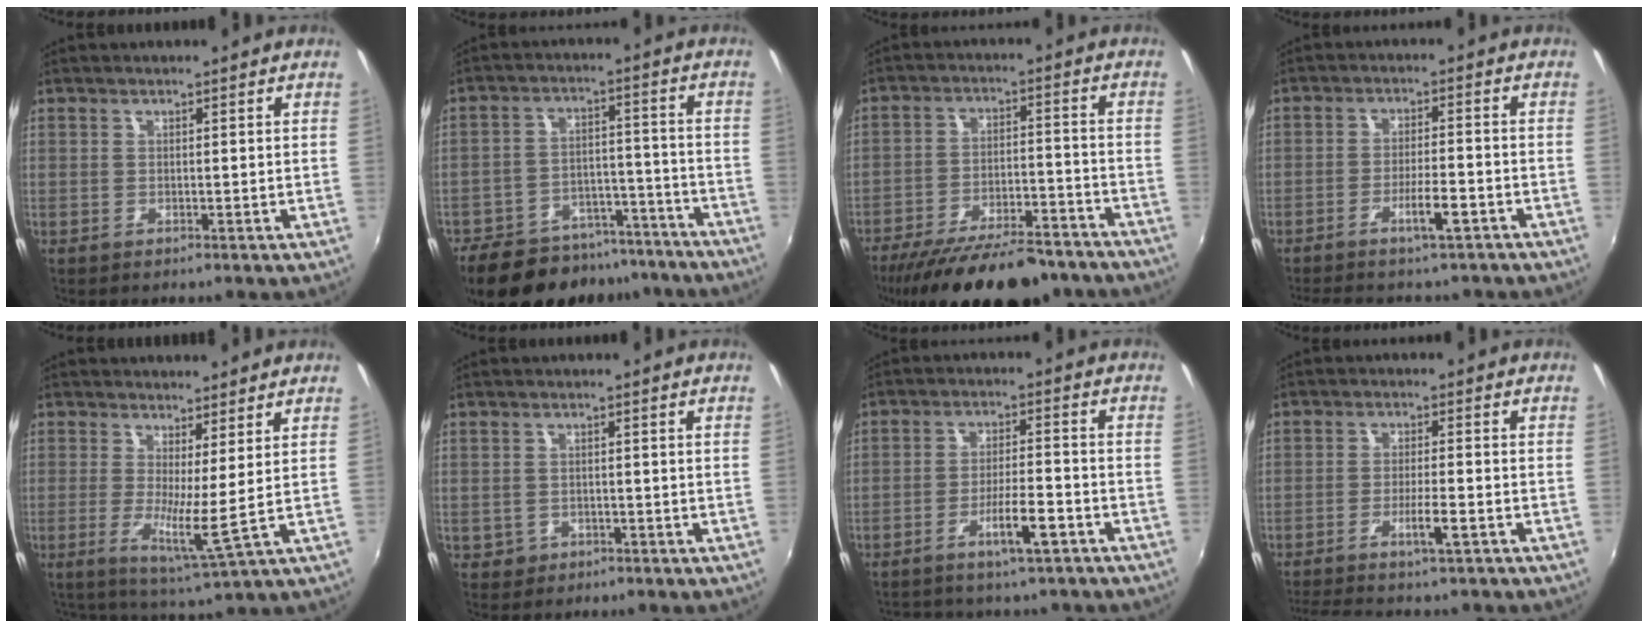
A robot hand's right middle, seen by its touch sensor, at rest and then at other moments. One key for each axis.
{"total": 19.1, "fx": -17.1, "fy": 3.5, "fz": 7.7, "tx": -0.149, "ty": -0.010, "tz": -0.225}
{"total": 21.2, "fx": -17.6, "fy": 6.0, "fz": 10.3, "tx": -0.187, "ty": -0.022, "tz": -0.247}
{"total": 5.3, "fx": -3.8, "fy": 0.6, "fz": 3.6, "tx": -0.069, "ty": 0.003, "tz": -0.058}
{"total": 4.7, "fx": 1.5, "fy": -0.8, "fz": 4.4, "tx": -0.082, "ty": -0.017, "tz": 0.022}
{"total": 2.0, "fx": -0.3, "fy": 1.9, "fz": 0.3, "tx": -0.012, "ty": 0.001, "tz": 0.001}
{"total": 5.2, "fx": -3.6, "fy": 0.9, "fz": 3.7, "tx": -0.070, "ty": 0.004, "tz": -0.051}
{"total": 6.4, "fx": -4.9, "fy": -0.1, "fz": 4.1, "tx": -0.084, "ty": -0.004, "tz": -0.081}